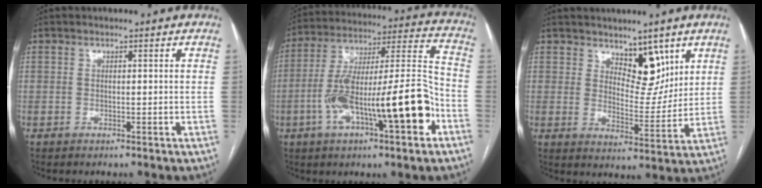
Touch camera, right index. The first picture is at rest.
{"total": 21.1, "force": [-7.1, 3.6, 19.5], "torque": [-0.313, 0.019, -0.107]}
{"total": 7.0, "force": [4.5, 3.4, 4.1], "torque": [-0.053, -0.009, 0.078]}